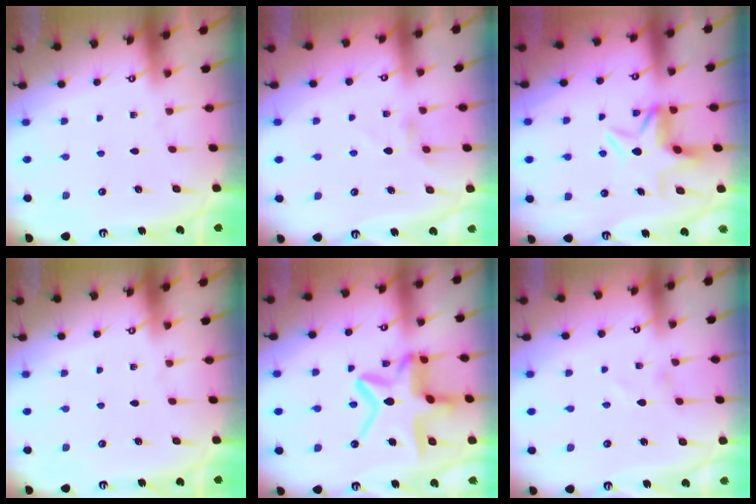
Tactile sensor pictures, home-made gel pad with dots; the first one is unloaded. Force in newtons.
{"total": 3.6, "press": 3.6, "slide": 0.4}
{"total": 6.1, "press": 5.8, "slide": 1.9}
{"total": 0.0}
{"total": 16.7, "press": 16.6, "slide": 1.0}
{"total": 0.6, "press": 0.6, "slide": 0.1}